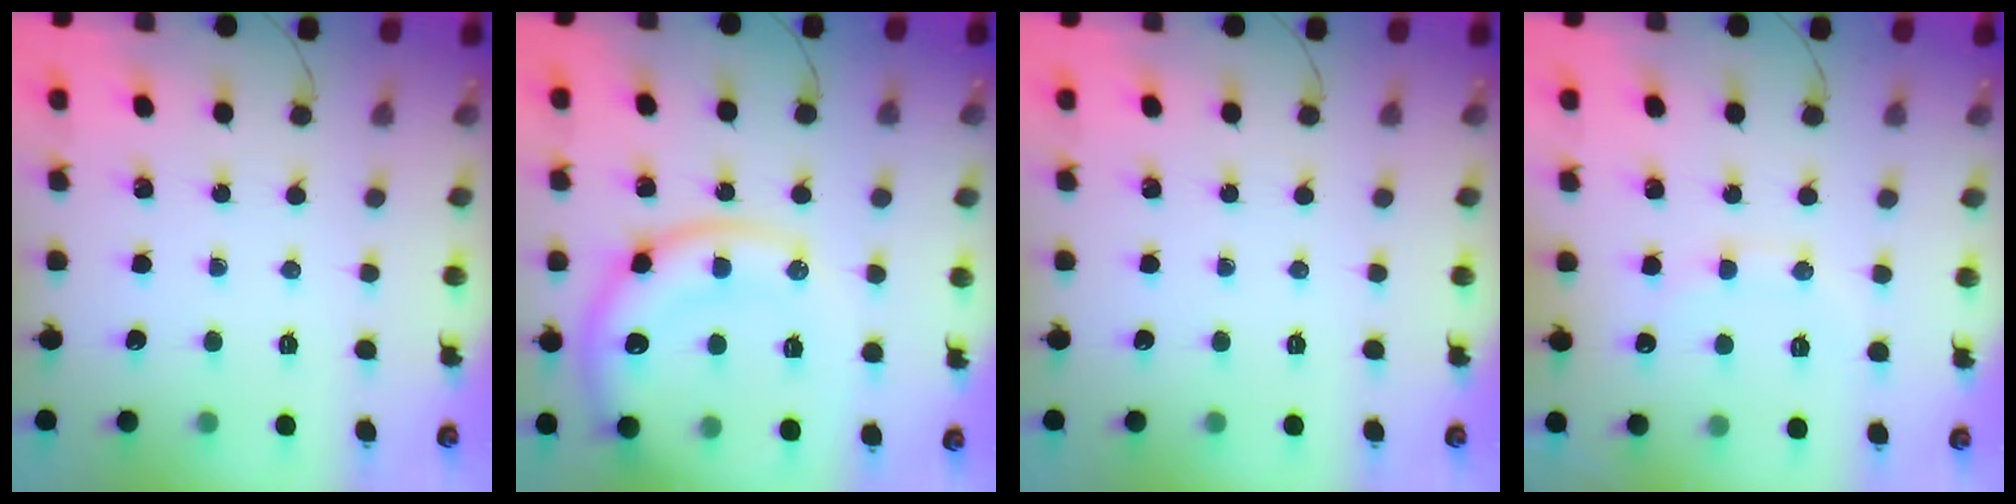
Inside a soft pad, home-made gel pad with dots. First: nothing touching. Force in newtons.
{"total": 17.6, "press": 17.4, "slide": 2.3}
{"total": 0.0}
{"total": 9.3, "press": 9.3, "slide": 0.7}